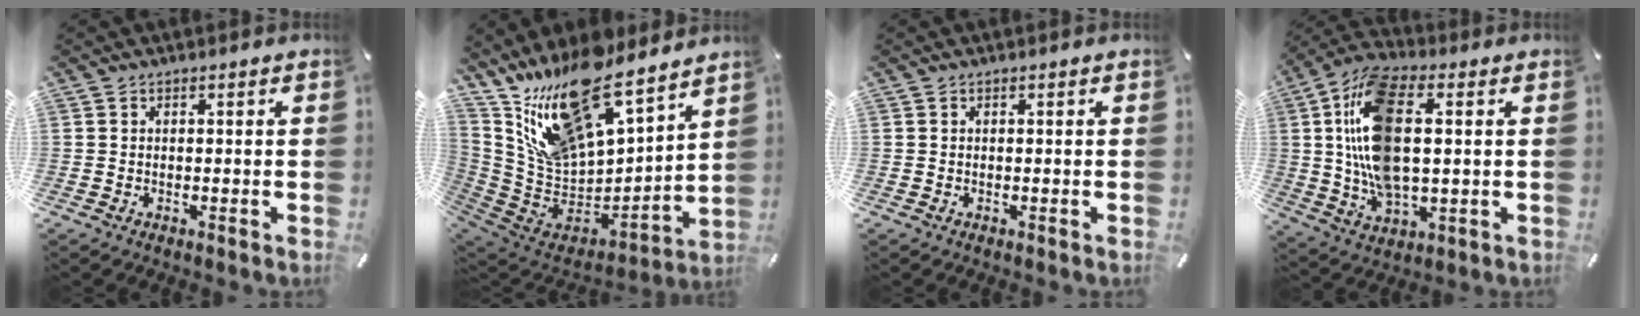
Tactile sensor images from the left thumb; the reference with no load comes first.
{"total": 19.4, "force": [15.1, 7.9, 9.3], "torque": [-0.193, -0.105, 0.274]}
{"total": 0.0}
{"total": 16.5, "force": [2.7, 8.5, 13.9], "torque": [-0.315, -0.002, 0.046]}